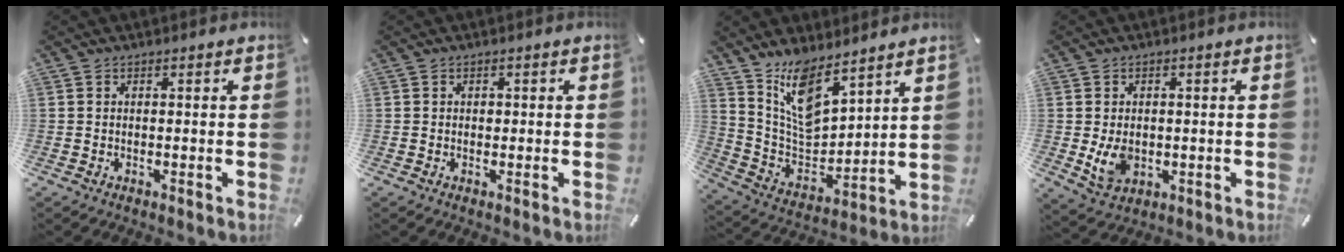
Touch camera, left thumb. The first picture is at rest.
{"total": 0.7, "force": [0.0, 0.7, 0.3], "torque": [-0.006, 0.002, -0.001]}
{"total": 11.5, "force": [9.3, 4.9, 4.6], "torque": [-0.103, -0.073, 0.179]}
{"total": 6.2, "force": [-0.3, 4.7, 4.0], "torque": [-0.083, -0.007, -0.007]}